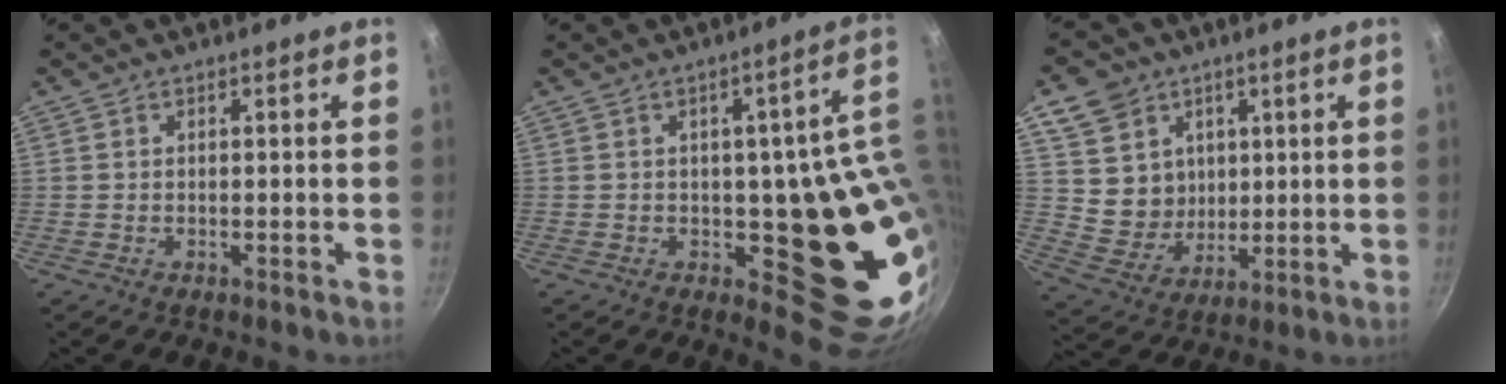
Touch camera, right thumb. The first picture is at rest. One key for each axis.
{"total": 17.2, "fx": 0.9, "fy": 7.7, "fz": 15.3, "tx": -0.111, "ty": -0.027, "tz": 0.020}
{"total": 11.9, "fx": 4.6, "fy": 10.2, "fz": 4.1, "tx": -0.044, "ty": -0.023, "tz": 0.097}